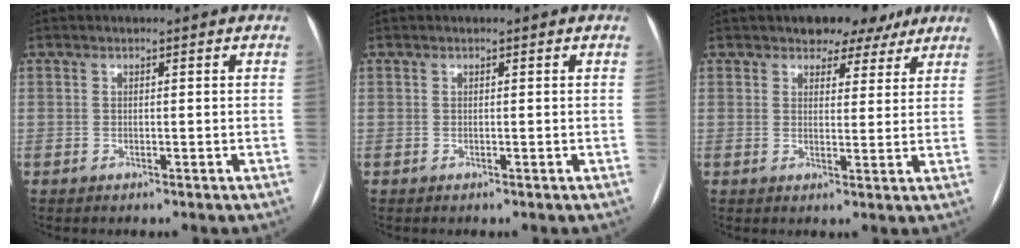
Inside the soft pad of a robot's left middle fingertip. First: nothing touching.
{"total": 0.0}
{"total": 6.2, "force": [4.8, 3.5, 1.5], "torque": [-0.009, 0.005, 0.059]}